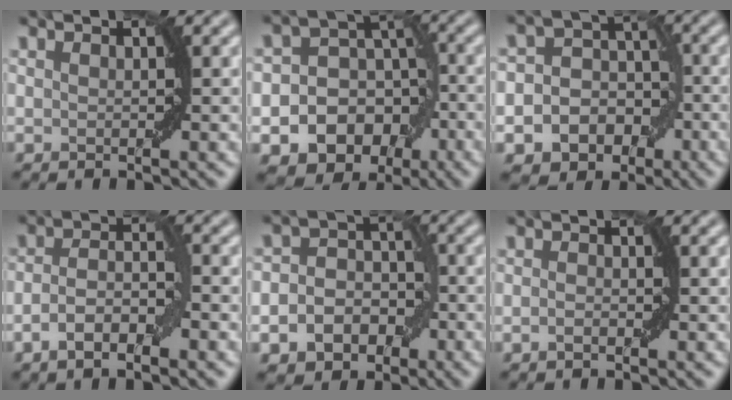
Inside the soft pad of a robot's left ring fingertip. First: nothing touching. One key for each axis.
{"total": 12.5, "fx": -5.2, "fy": 10.5, "fz": 4.3, "tx": -0.051, "ty": -0.022, "tz": -0.096}
{"total": 9.0, "fx": -3.6, "fy": 7.7, "fz": 2.9, "tx": -0.033, "ty": 0.001, "tz": -0.071}
{"total": 3.9, "fx": -1.7, "fy": 1.4, "fz": 3.3, "tx": -0.061, "ty": 0.003, "tz": -0.033}
{"total": 6.8, "fx": -2.6, "fy": 5.6, "fz": 2.7, "tx": -0.022, "ty": 0.010, "tz": -0.054}
{"total": 0.7, "fx": -0.4, "fy": 0.2, "fz": 0.6, "tx": -0.011, "ty": 0.001, "tz": -0.007}